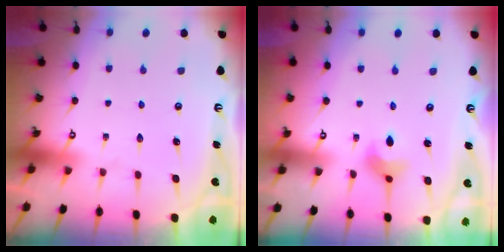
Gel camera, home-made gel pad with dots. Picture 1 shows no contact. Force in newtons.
{"total": 7.5, "press": 7.3, "slide": 2.1}